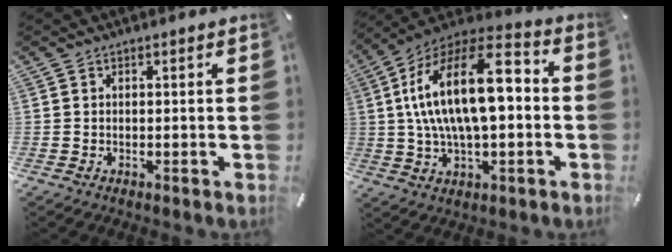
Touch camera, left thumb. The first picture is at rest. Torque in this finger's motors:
{"motor_torque": [1.15, 2.28, 2.77, 0.00, 0.80]}